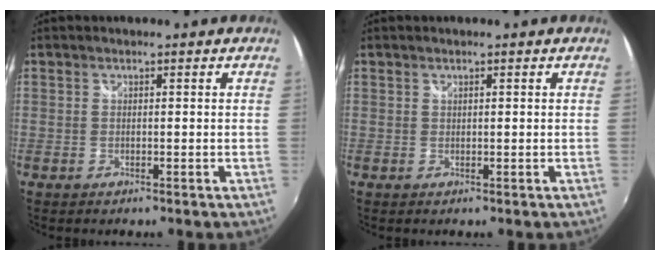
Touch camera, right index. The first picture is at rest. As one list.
[{"total": 0.0}]